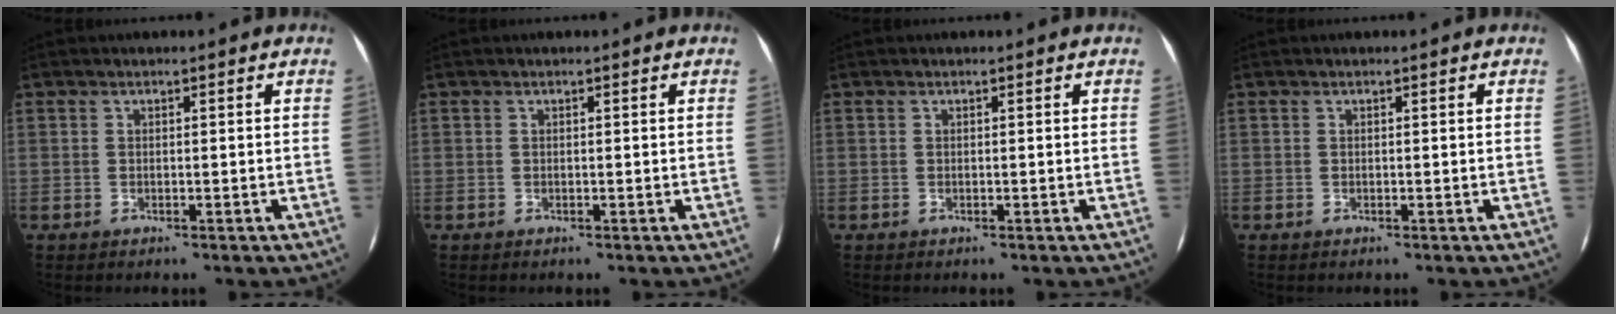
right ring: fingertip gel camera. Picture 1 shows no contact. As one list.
[{"total": 0.0}, {"total": 0.0}, {"total": 0.0}]